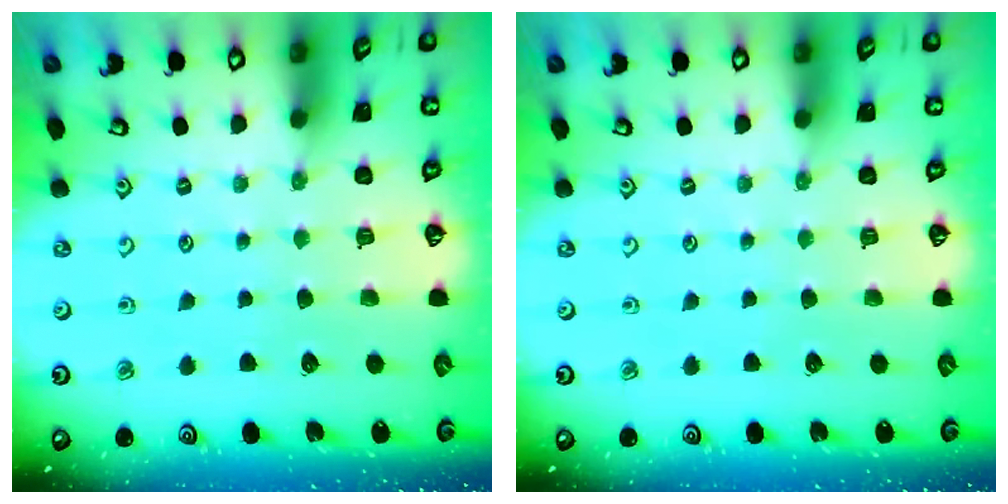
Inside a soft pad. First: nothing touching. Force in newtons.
{"total": 0.0}